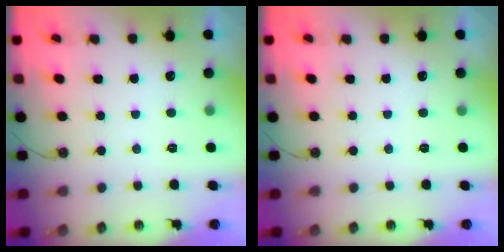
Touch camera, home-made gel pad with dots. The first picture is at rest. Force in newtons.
{"total": 0.0}